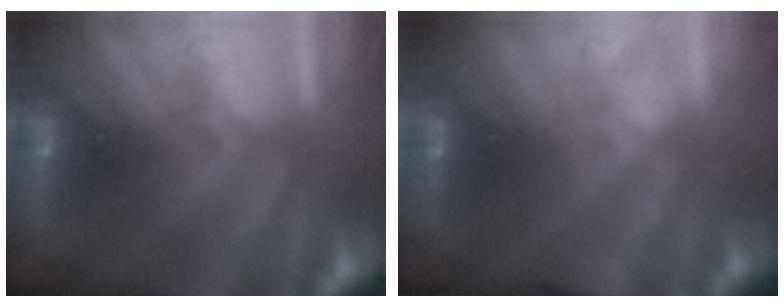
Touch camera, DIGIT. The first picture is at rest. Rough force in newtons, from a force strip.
{"total": 4.6}